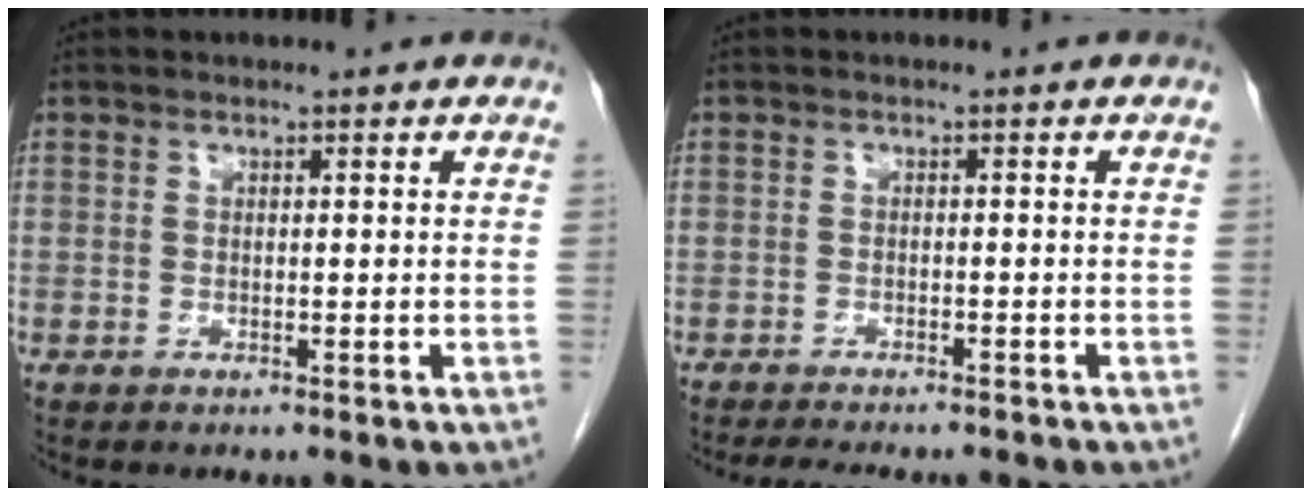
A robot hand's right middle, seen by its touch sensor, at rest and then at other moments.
{"total": 8.1, "force": [-7.3, 1.5, 3.2], "torque": [-0.042, -0.010, -0.098]}